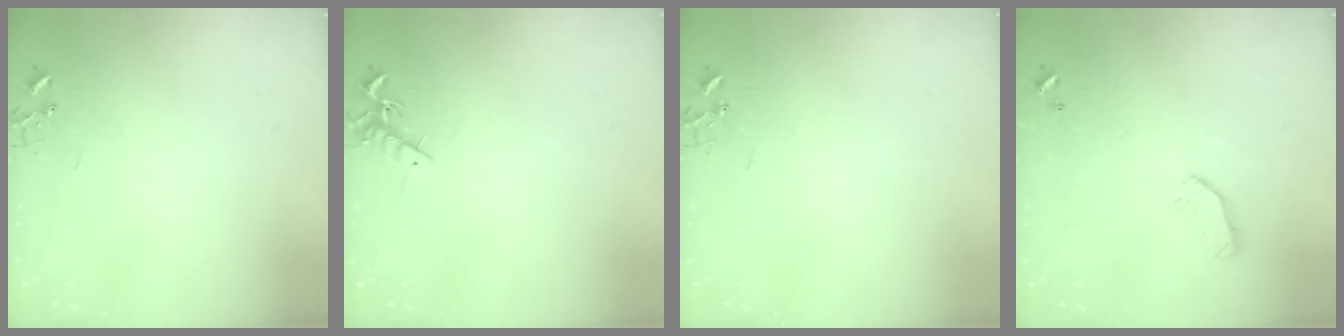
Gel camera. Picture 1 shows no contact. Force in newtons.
{"total": 7.6, "press": 7.5, "slide": 0.8}
{"total": 0.0}
{"total": 7.3, "press": 7.3, "slide": 0.4}